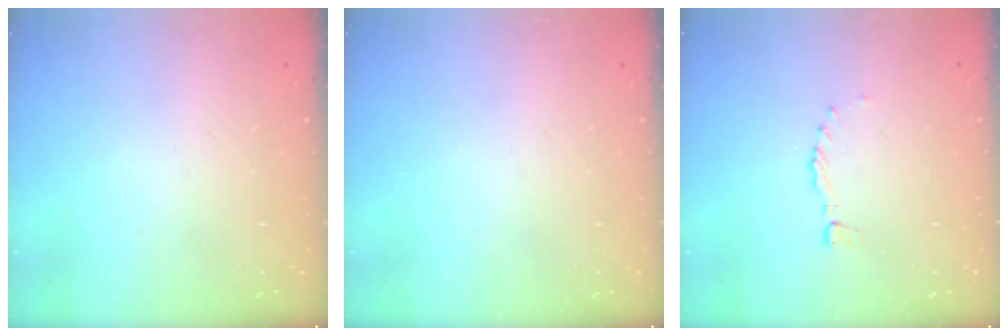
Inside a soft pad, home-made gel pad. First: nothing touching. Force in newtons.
{"total": 0.0}
{"total": 0.0}